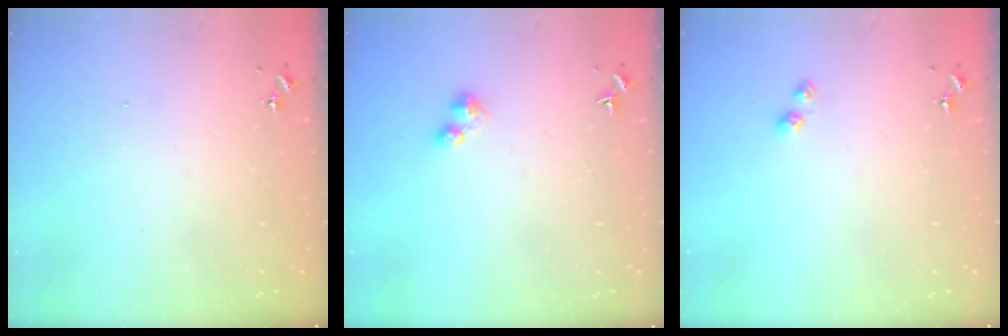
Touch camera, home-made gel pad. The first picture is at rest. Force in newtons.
{"total": 4.4, "press": 4.4, "slide": 0.3}
{"total": 3.5, "press": 3.4, "slide": 0.5}